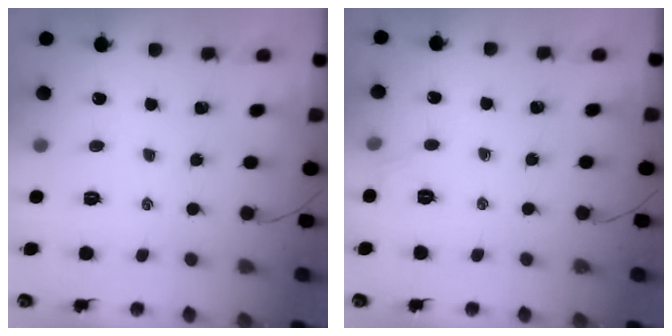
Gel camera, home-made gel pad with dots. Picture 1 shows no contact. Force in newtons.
{"total": 2.9, "press": 2.7, "slide": 1.0}